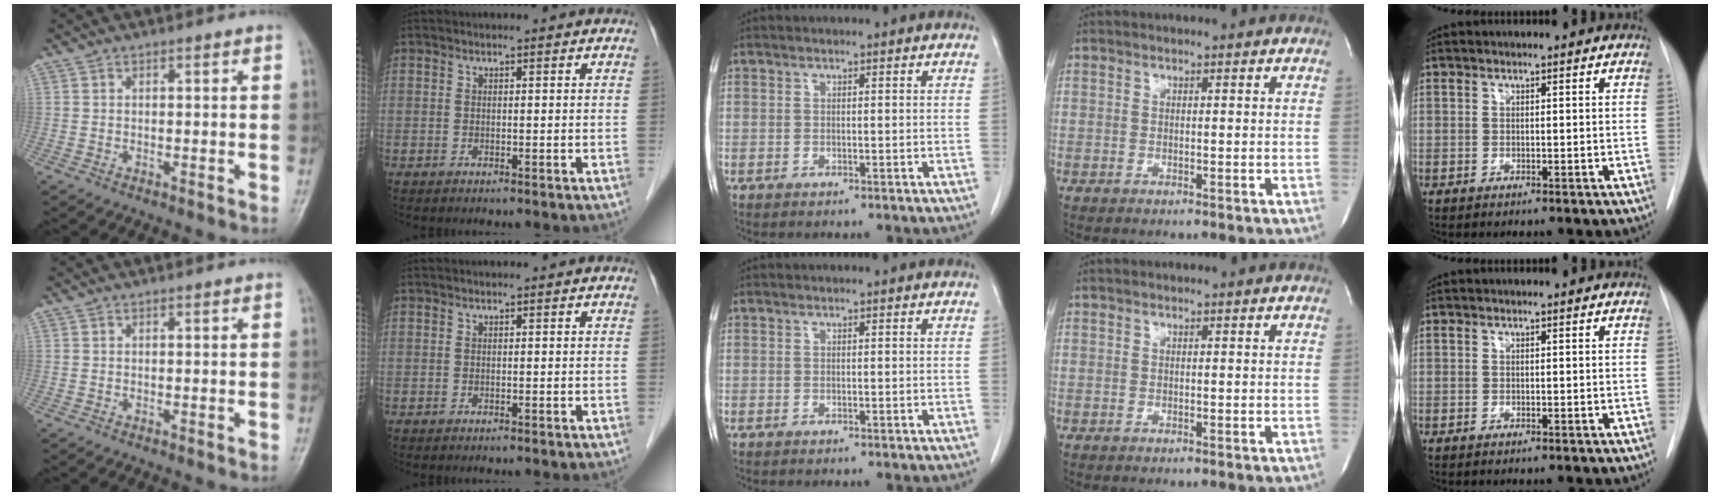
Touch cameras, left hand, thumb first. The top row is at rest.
{}